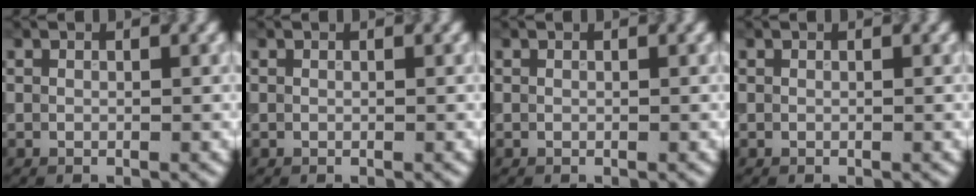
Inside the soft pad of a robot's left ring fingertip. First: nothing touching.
{"total": 0.0}
{"total": 0.0}
{"total": 0.0}